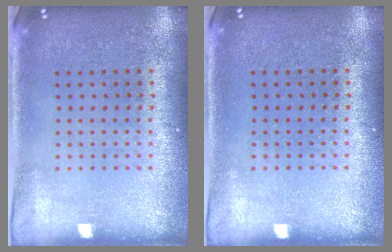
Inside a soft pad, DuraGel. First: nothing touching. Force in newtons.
{"total": 0.0}